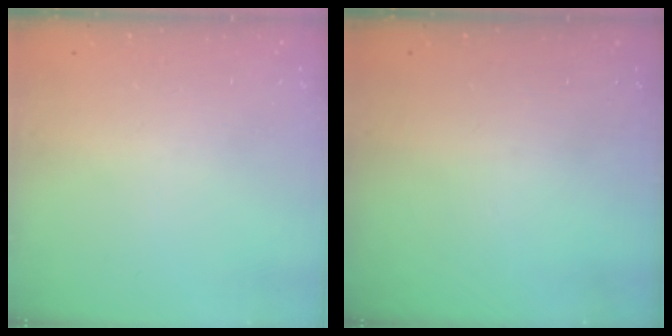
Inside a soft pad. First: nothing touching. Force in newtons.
{"total": 0.0}